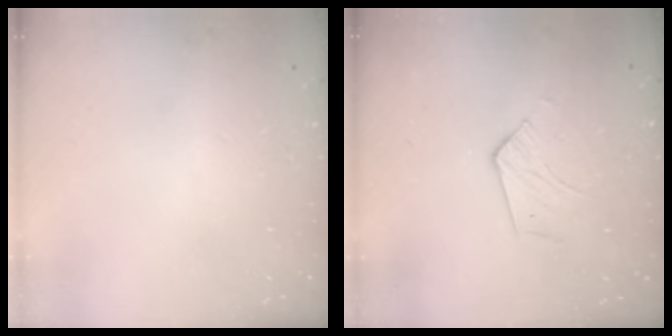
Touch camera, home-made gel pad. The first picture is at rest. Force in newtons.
{"total": 5.8, "press": 5.8, "slide": 0.5}